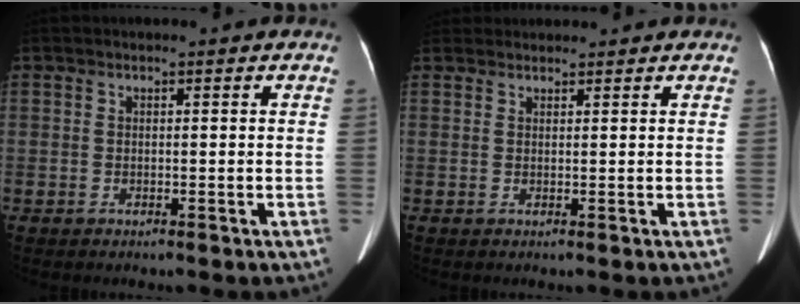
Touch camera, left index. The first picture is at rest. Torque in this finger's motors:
{"motor_torque": [0.98, -1.16, 0.27, 0.21]}